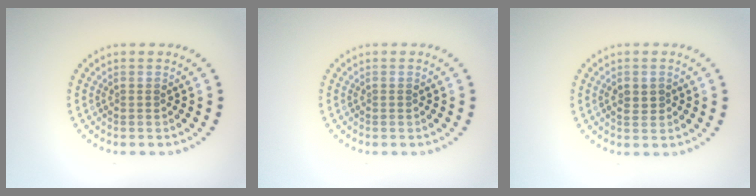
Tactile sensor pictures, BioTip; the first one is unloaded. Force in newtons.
{"total": 0.0}
{"total": 1.3, "press": 1.3, "slide": 0.0}